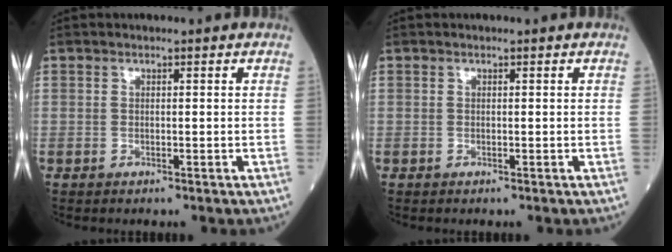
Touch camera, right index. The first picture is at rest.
{"total": 0.0}